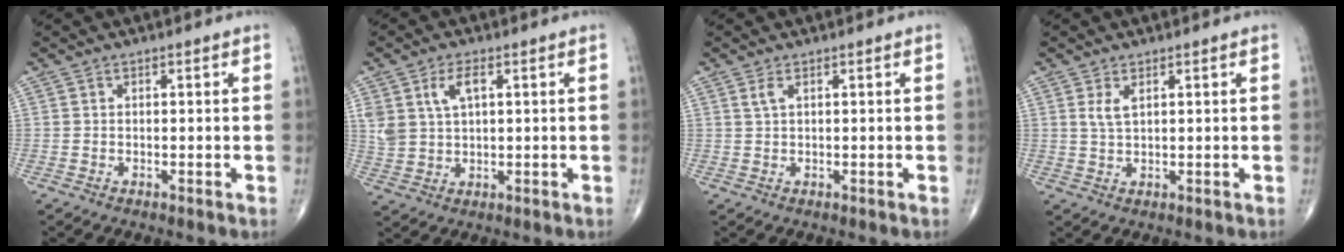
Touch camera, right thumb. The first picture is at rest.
{"total": 6.2, "force": [2.4, 3.3, 4.6], "torque": [-0.093, -0.003, 0.053]}
{"total": 1.2, "force": [0.6, 0.3, 1.0], "torque": [-0.027, 0.005, 0.016]}
{"total": 2.3, "force": [1.1, 0.8, 1.9], "torque": [-0.042, -0.003, 0.028]}